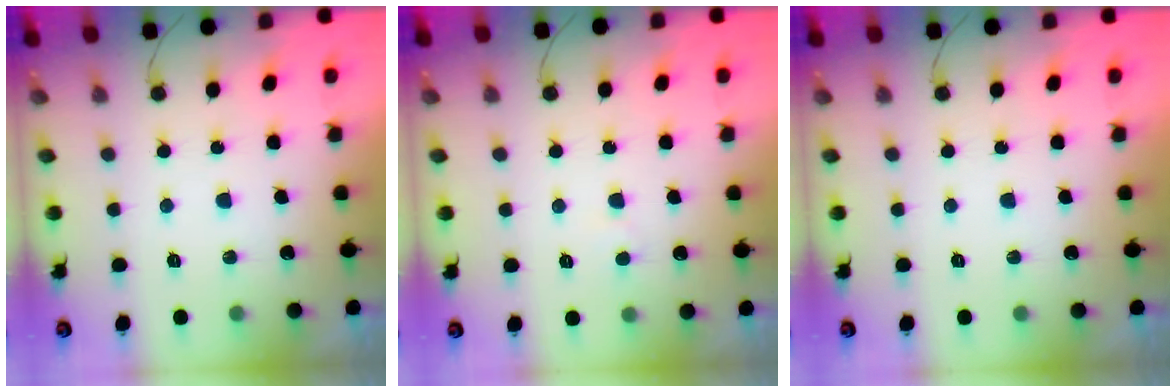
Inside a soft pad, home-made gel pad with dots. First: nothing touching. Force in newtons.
{"total": 2.7, "press": 2.7, "slide": 0.3}
{"total": 0.0}